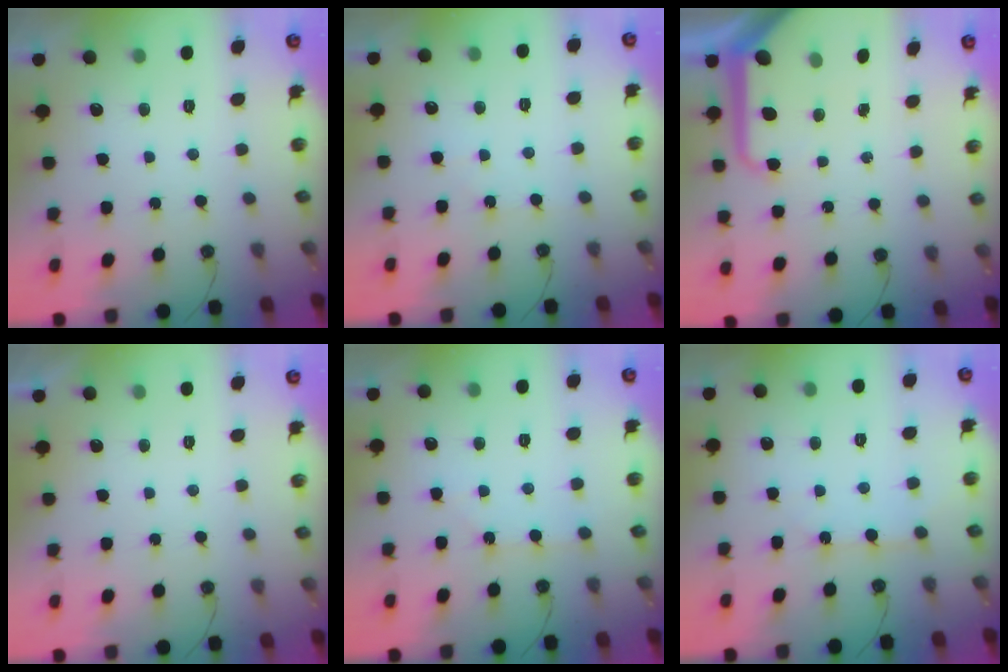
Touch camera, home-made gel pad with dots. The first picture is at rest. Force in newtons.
{"total": 2.4, "press": 2.3, "slide": 0.4}
{"total": 11.9, "press": 11.9, "slide": 1.4}
{"total": 0.0}
{"total": 1.7, "press": 1.7, "slide": 0.3}
{"total": 4.9, "press": 4.9, "slide": 0.4}